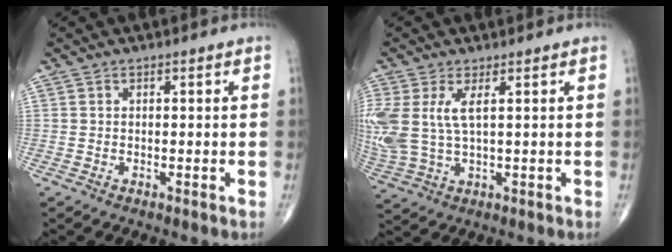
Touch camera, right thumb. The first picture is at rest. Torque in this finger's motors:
{"motor_torque": [0.29, 0.30, 1.05, 0.33, 0.38]}